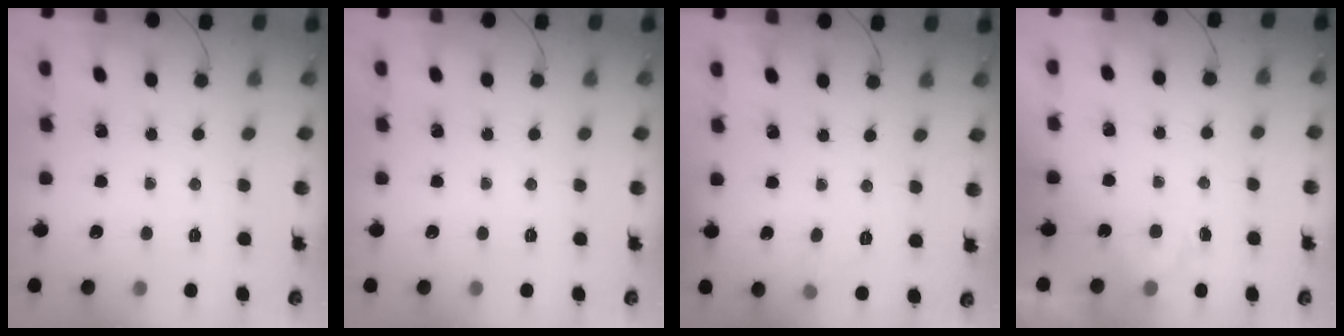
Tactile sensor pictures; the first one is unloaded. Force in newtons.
{"total": 0.0}
{"total": 6.2, "press": 6.0, "slide": 1.5}
{"total": 2.0, "press": 1.4, "slide": 1.3}